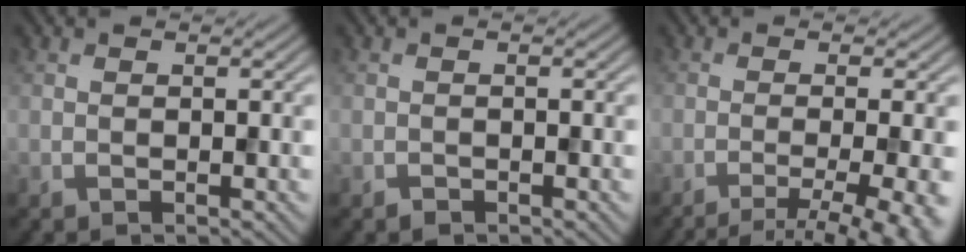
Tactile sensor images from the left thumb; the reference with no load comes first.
{"total": 0.6, "force": [-0.5, 0.3, 0.1], "torque": [0.000, -0.002, -0.008]}
{"total": 8.0, "force": [-4.0, 1.8, 6.7], "torque": [-0.087, -0.007, -0.053]}